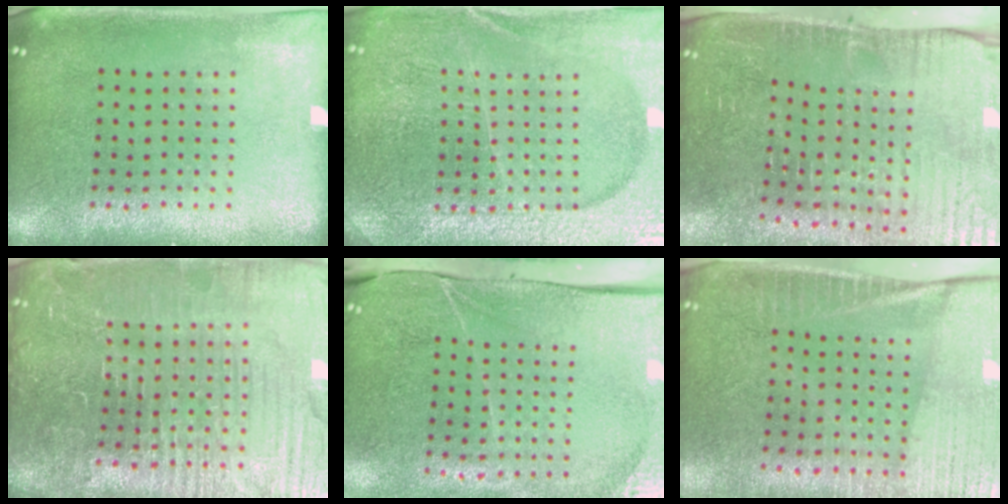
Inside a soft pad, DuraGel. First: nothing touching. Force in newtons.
{"total": 4.8, "press": 4.4, "slide": 1.8}
{"total": 4.7, "press": 4.5, "slide": 1.5}
{"total": 5.7, "press": 5.3, "slide": 2.2}
{"total": 4.4, "press": 3.5, "slide": 2.6}
{"total": 4.0, "press": 3.5, "slide": 2.0}